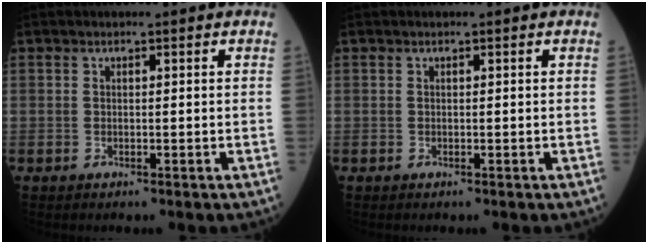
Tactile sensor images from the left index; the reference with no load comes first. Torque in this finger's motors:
{"motor_torque": [0.09, 0.09, 0.00, 0.01]}